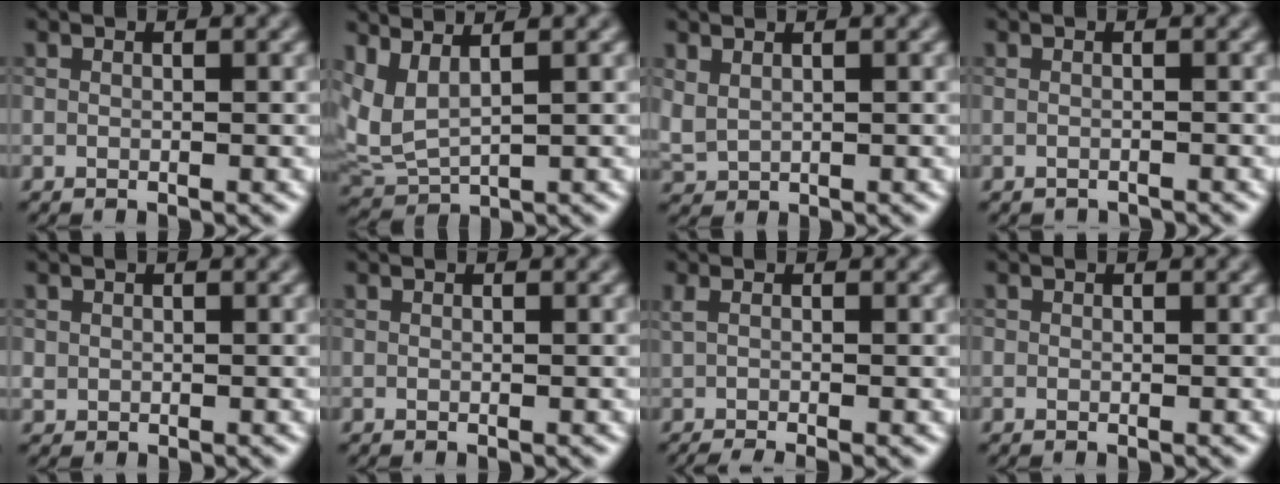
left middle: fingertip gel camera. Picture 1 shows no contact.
{"total": 3.5, "force": [2.1, 1.1, 2.5], "torque": [-0.073, 0.000, 0.050]}
{"total": 1.4, "force": [1.0, 0.8, 0.7], "torque": [-0.021, -0.001, 0.028]}
{"total": 1.3, "force": [-1.3, 0.0, 0.1], "torque": [0.001, -0.007, -0.022]}
{"total": 0.6, "force": [0.2, 0.6, 0.1], "torque": [0.002, -0.002, 0.004]}
{"total": 0.0}
{"total": 3.1, "force": [-0.7, 1.0, 2.8], "torque": [-0.042, -0.014, -0.010]}
{"total": 0.0}